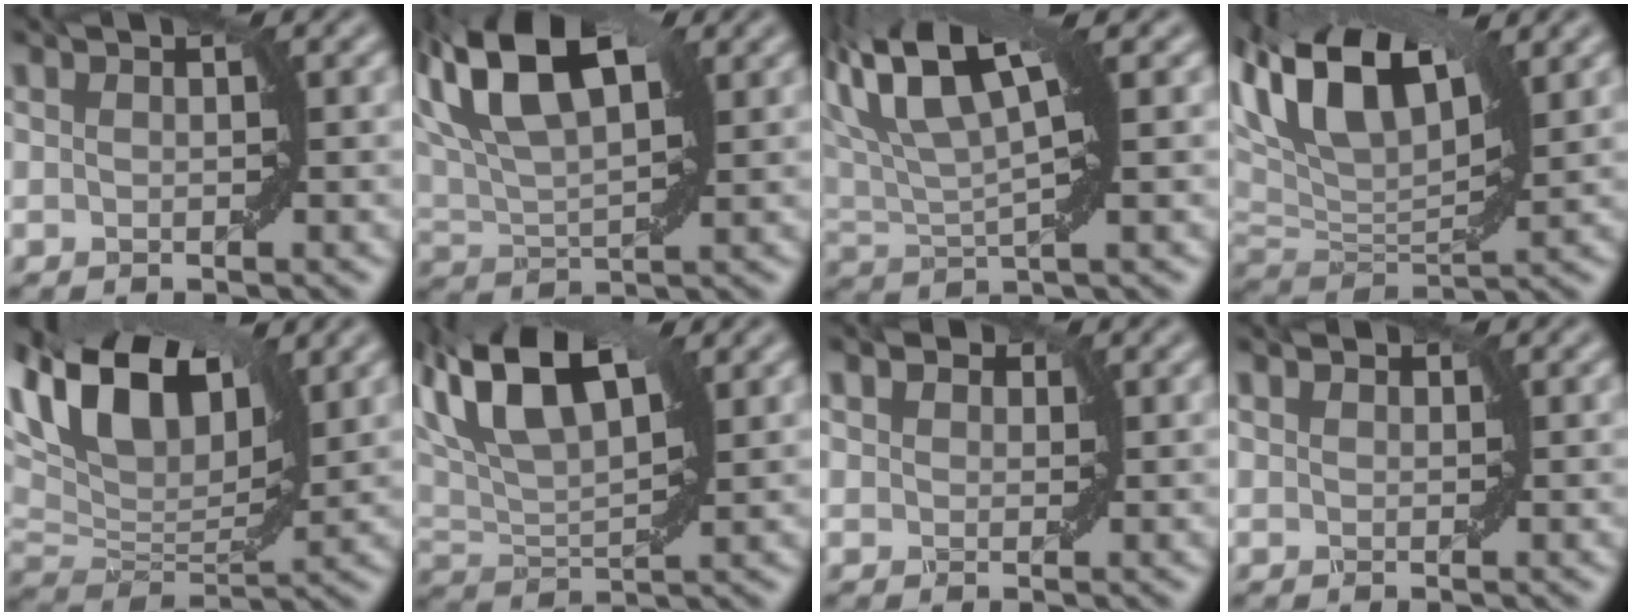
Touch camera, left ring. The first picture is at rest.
{"total": 12.3, "force": [5.7, 5.7, 9.3], "torque": [-0.168, 0.035, 0.083]}
{"total": 7.8, "force": [3.8, 2.5, 6.3], "torque": [-0.124, 0.014, 0.066]}
{"total": 11.1, "force": [5.8, 5.1, 8.0], "torque": [-0.161, 0.025, 0.102]}
{"total": 13.3, "force": [7.3, 6.3, 9.1], "torque": [-0.175, 0.037, 0.119]}
{"total": 10.1, "force": [5.2, 4.5, 7.4], "torque": [-0.146, 0.028, 0.089]}
{"total": 1.8, "force": [1.3, 1.1, 0.7], "torque": [-0.012, 0.002, 0.018]}
{"total": 0.8, "force": [0.7, 0.4, 0.1], "torque": [0.001, -0.001, 0.011]}